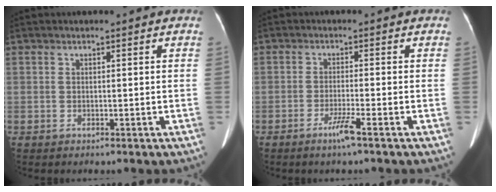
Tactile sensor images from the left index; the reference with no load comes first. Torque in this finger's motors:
{"motor_torque": [0.01, 0.02, 0.03, 0.07]}